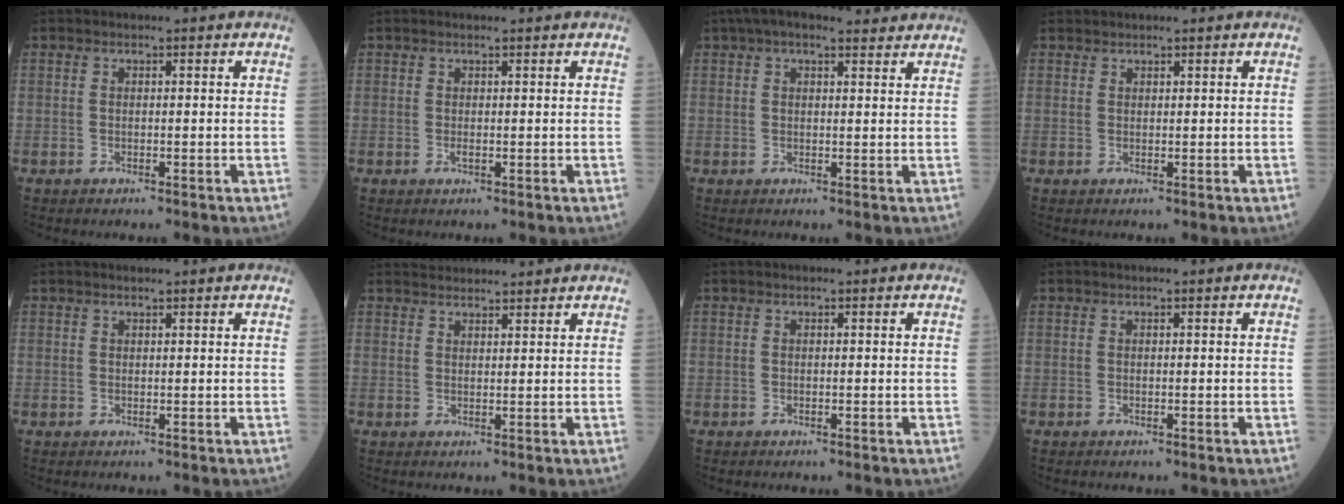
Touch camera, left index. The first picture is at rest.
{"total": 0.6, "force": [0.3, 0.1, 0.5], "torque": [-0.014, 0.002, 0.004]}
{"total": 8.6, "force": [7.2, 2.4, 4.1], "torque": [-0.066, 0.041, 0.104]}
{"total": 0.6, "force": [0.6, 0.1, -0.2], "torque": [0.002, 0.002, 0.012]}
{"total": 0.9, "force": [0.8, -0.1, 0.3], "torque": [-0.009, 0.007, 0.016]}
{"total": 5.2, "force": [5.1, 0.5, 0.7], "torque": [-0.011, 0.032, 0.075]}
{"total": 0.0}
{"total": 0.0}